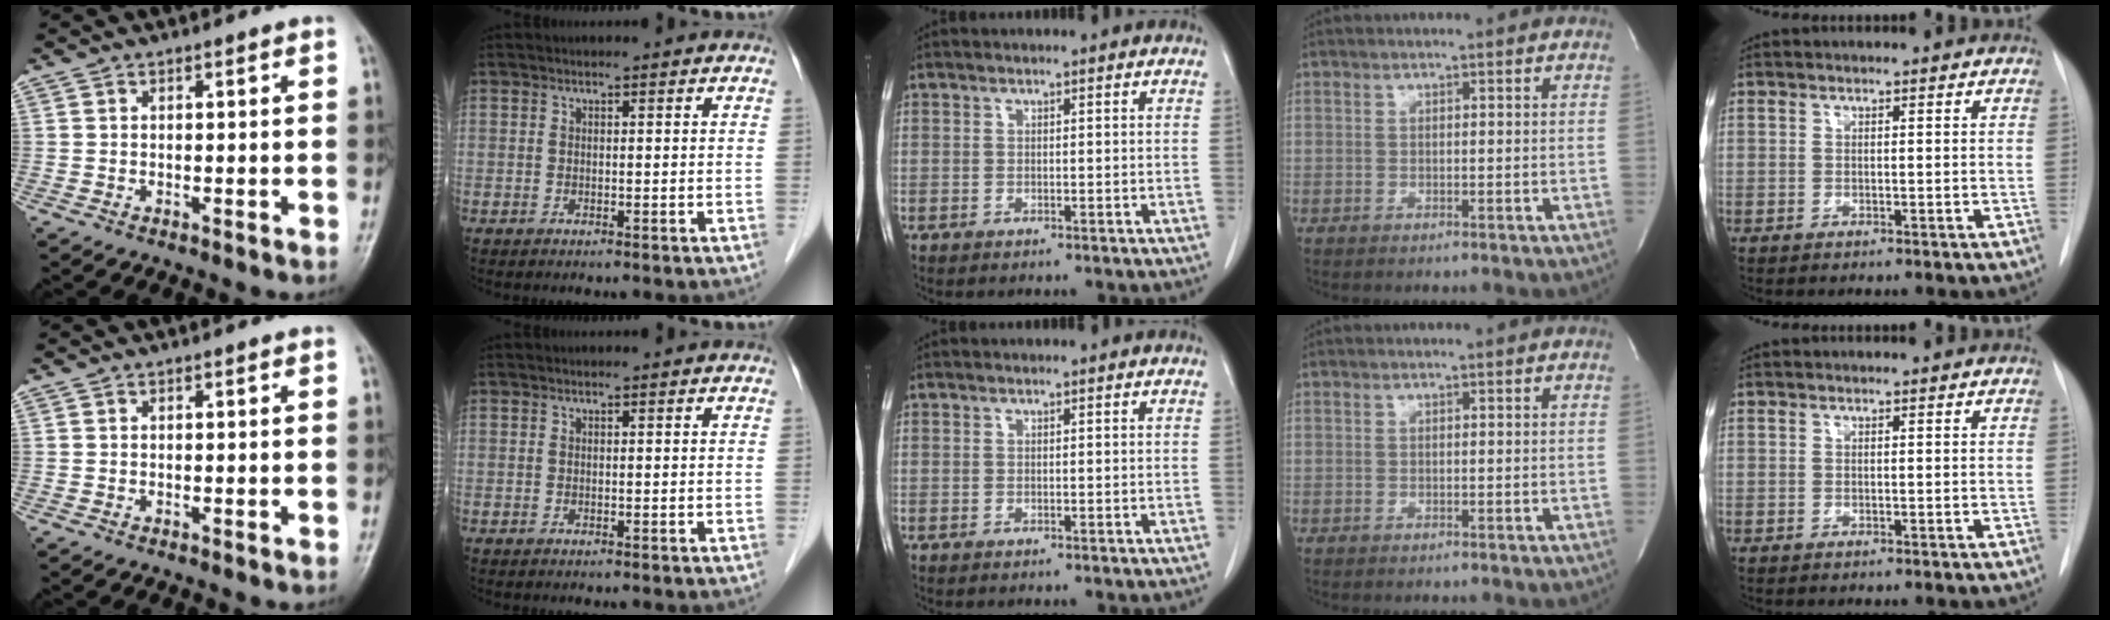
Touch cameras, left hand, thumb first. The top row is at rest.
{}